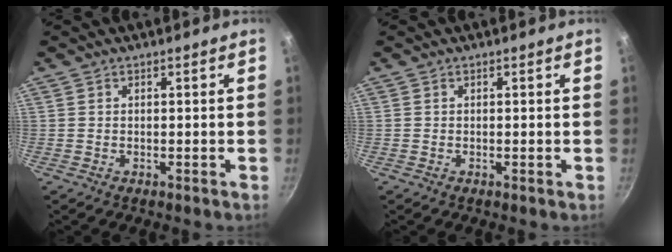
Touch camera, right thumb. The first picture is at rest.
{"total": 0.0}